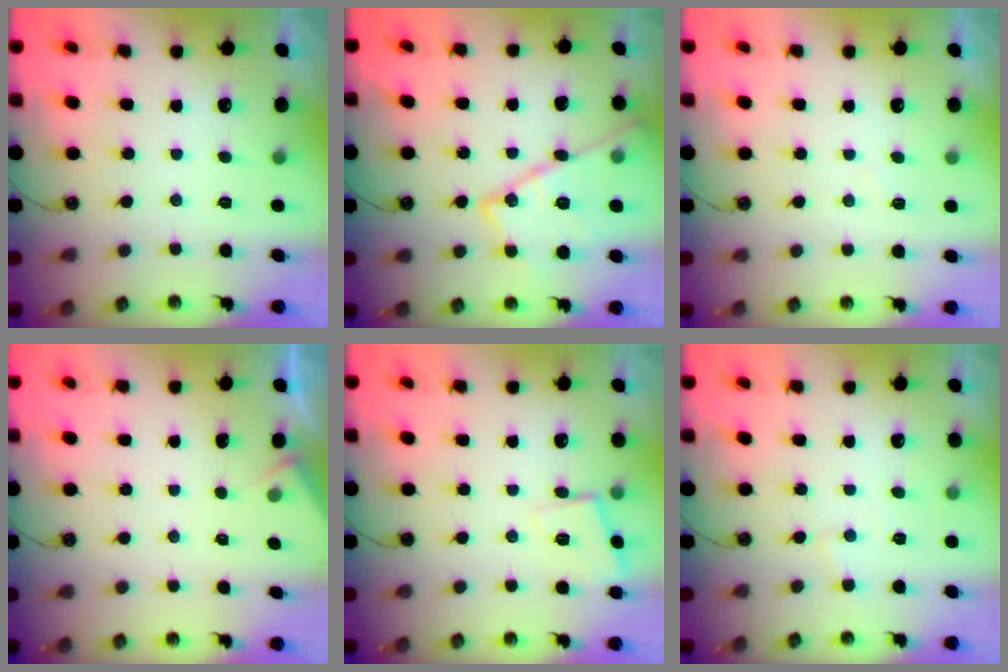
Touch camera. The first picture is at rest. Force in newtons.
{"total": 18.2, "press": 18.2, "slide": 1.5}
{"total": 5.1, "press": 5.1, "slide": 0.6}
{"total": 2.5, "press": 2.4, "slide": 0.4}
{"total": 7.0, "press": 6.9, "slide": 1.0}
{"total": 3.5, "press": 3.5, "slide": 0.5}